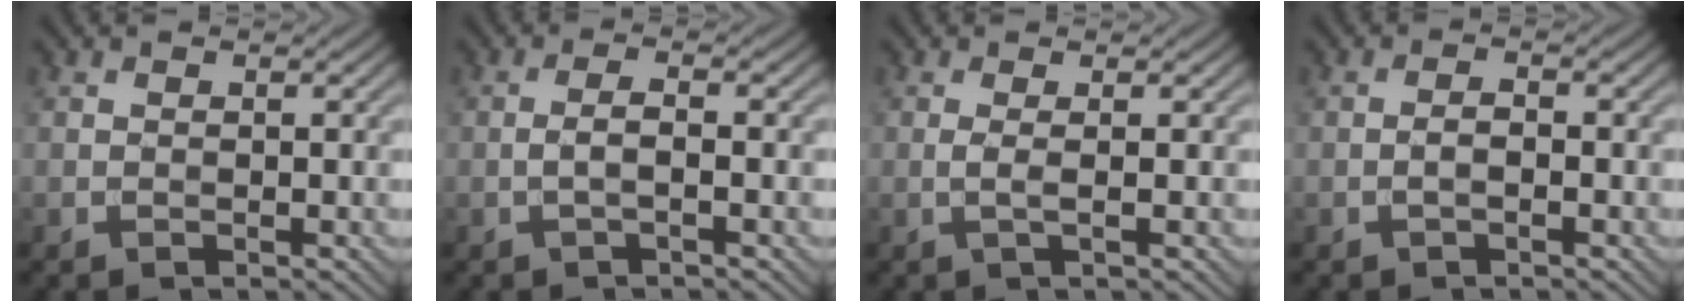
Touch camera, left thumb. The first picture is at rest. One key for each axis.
{"total": 1.9, "fx": -0.6, "fy": 0.3, "fz": 1.7, "tx": -0.035, "ty": 0.007, "tz": -0.017}
{"total": 1.7, "fx": 0.1, "fy": 0.3, "fz": 1.7, "tx": -0.035, "ty": 0.004, "tz": -0.005}
{"total": 1.4, "fx": -0.6, "fy": 0.4, "fz": 1.2, "tx": -0.022, "ty": 0.004, "tz": -0.014}